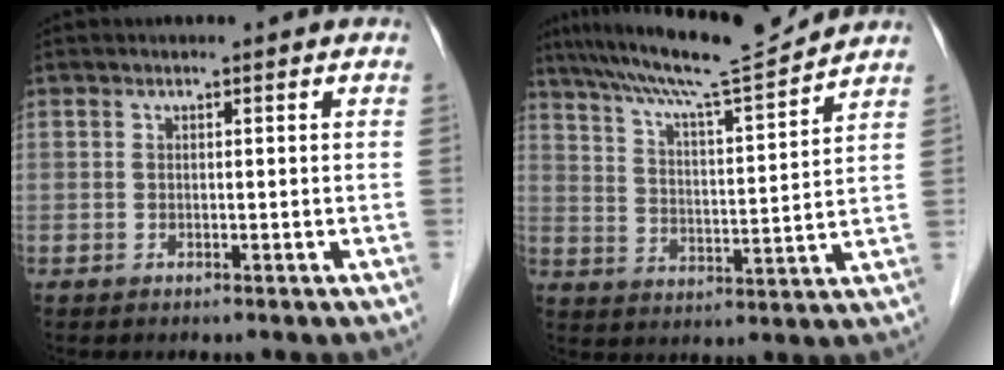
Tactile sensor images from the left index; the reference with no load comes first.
{"total": 13.4, "force": [12.1, -1.0, 5.5], "torque": [-0.102, -0.004, 0.193]}